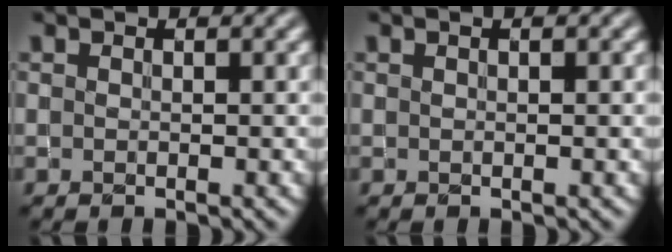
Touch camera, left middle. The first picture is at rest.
{"total": 0.9, "force": [0.3, 0.1, 0.9], "torque": [-0.014, 0.002, 0.003]}